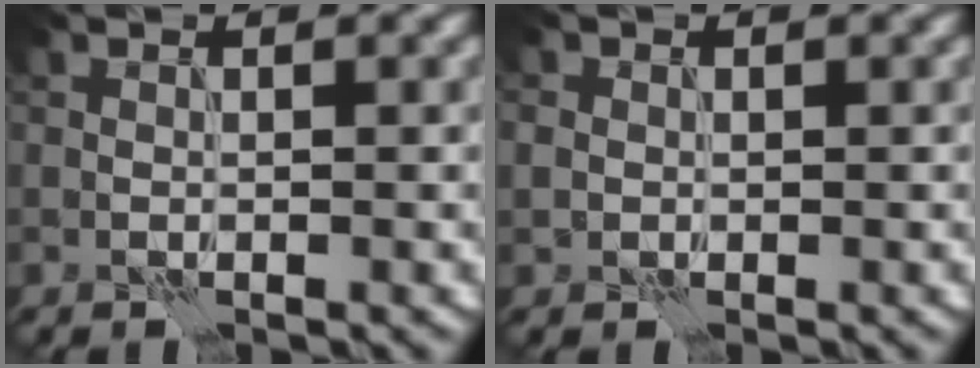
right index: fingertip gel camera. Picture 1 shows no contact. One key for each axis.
{"total": 0.9, "fx": 0.1, "fy": 0.9, "fz": 0.0, "tx": -0.001, "ty": -0.003, "tz": 0.006}